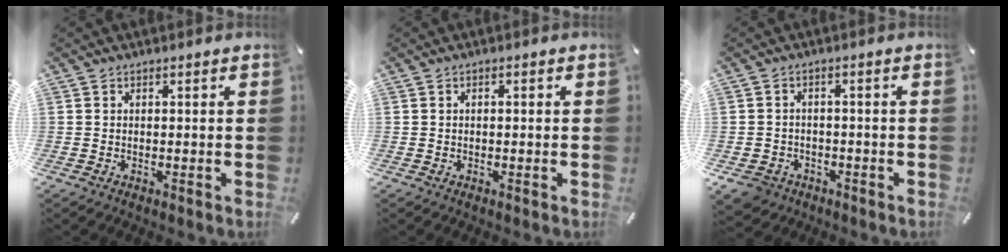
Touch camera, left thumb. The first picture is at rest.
{"total": 0.8, "force": [-0.2, 0.4, 0.7], "torque": [-0.012, 0.001, -0.005]}
{"total": 4.7, "force": [-2.7, 3.6, 1.3], "torque": [-0.040, 0.011, -0.053]}